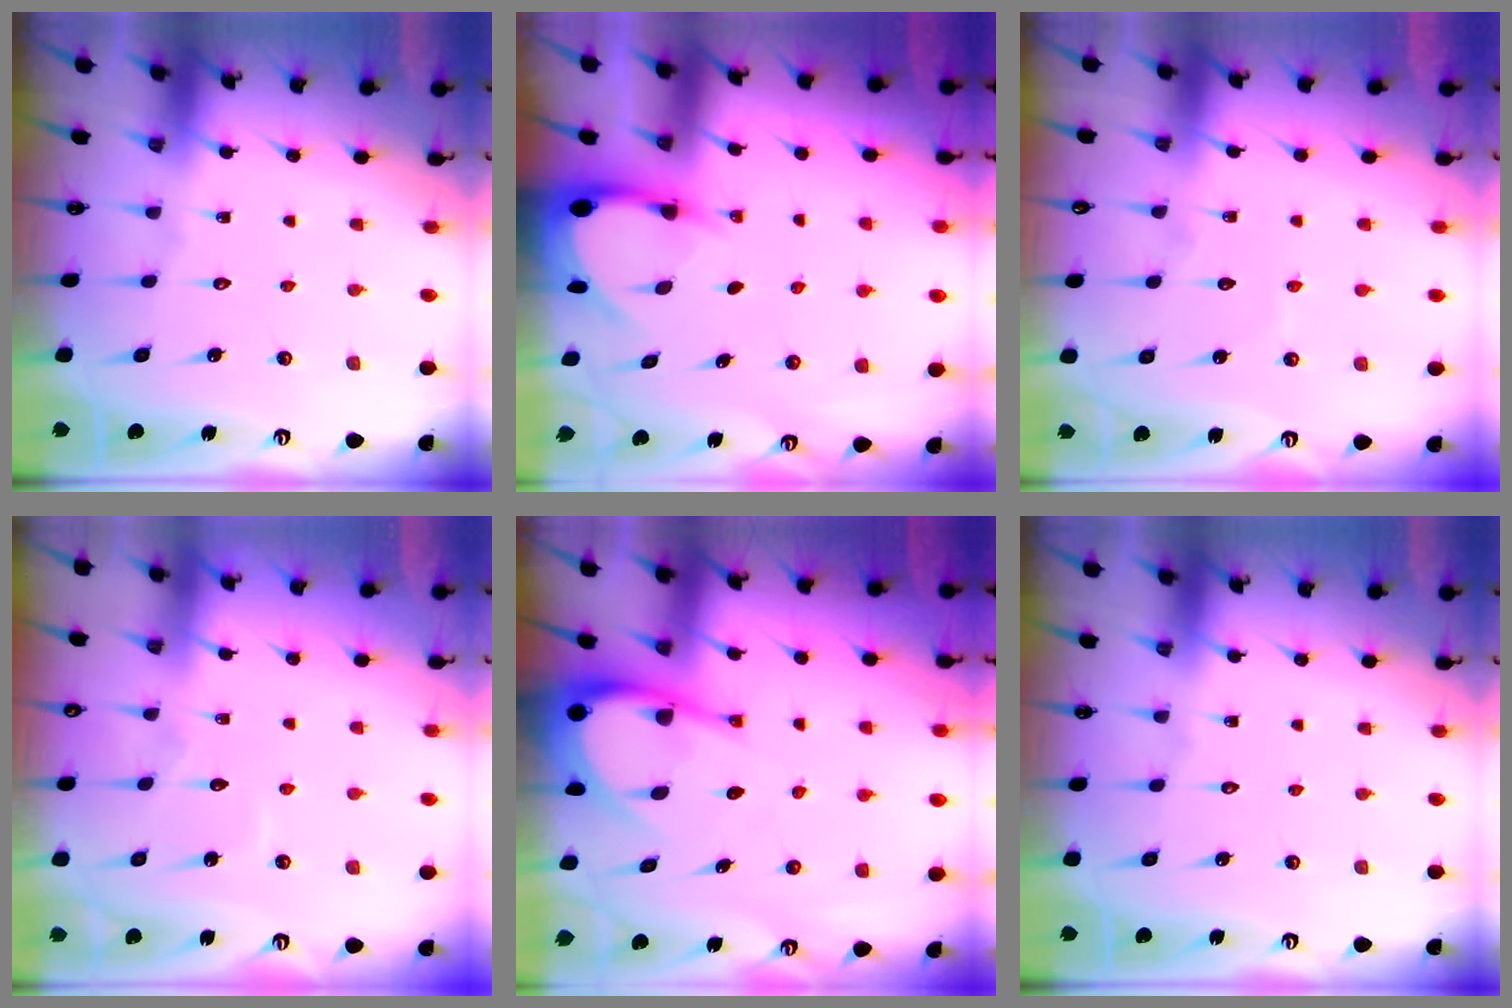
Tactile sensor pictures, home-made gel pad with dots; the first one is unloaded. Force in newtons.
{"total": 3.6, "press": 3.6, "slide": 0.3}
{"total": 2.6, "press": 2.6, "slide": 0.1}
{"total": 3.2, "press": 3.1, "slide": 0.4}
{"total": 8.3, "press": 8.3, "slide": 1.0}
{"total": 0.0}